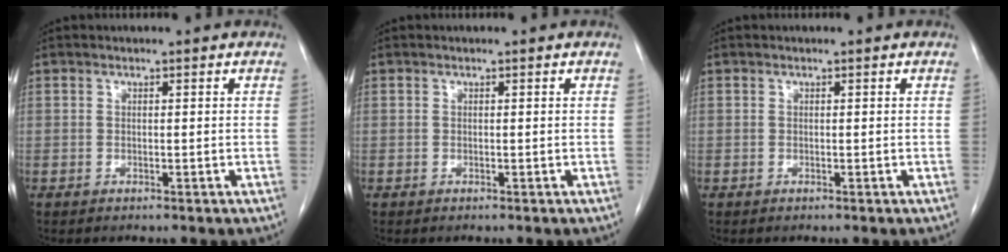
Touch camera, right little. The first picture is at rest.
{"total": 0.0}
{"total": 0.0}